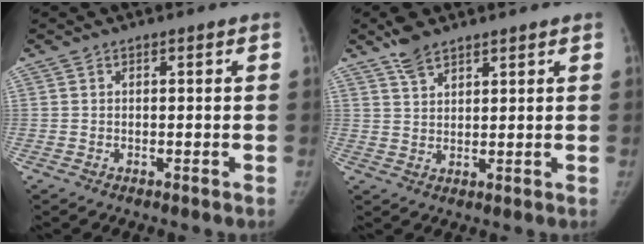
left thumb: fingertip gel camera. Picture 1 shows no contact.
{"total": 4.9, "force": [3.9, 2.0, 2.2], "torque": [-0.033, -0.014, 0.078]}